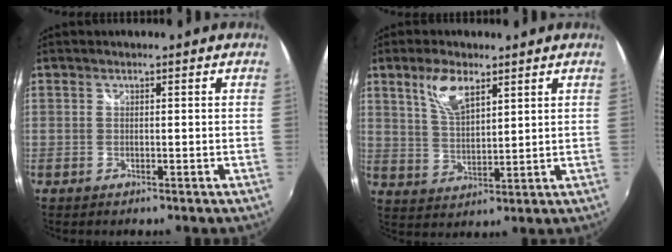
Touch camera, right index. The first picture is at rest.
{"total": 7.4, "force": [4.4, 3.1, 5.1], "torque": [-0.097, 0.007, 0.088]}